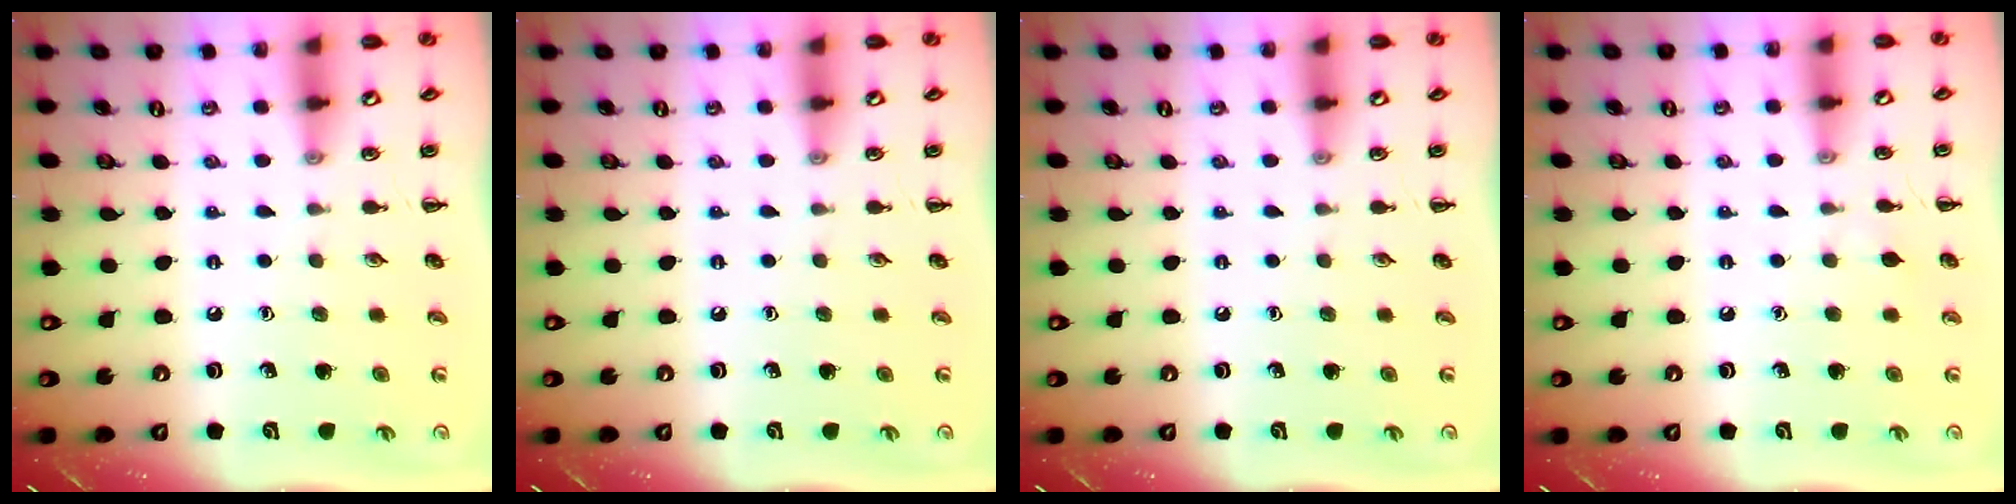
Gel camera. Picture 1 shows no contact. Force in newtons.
{"total": 0.0}
{"total": 0.0}
{"total": 2.8, "press": 2.6, "slide": 0.8}